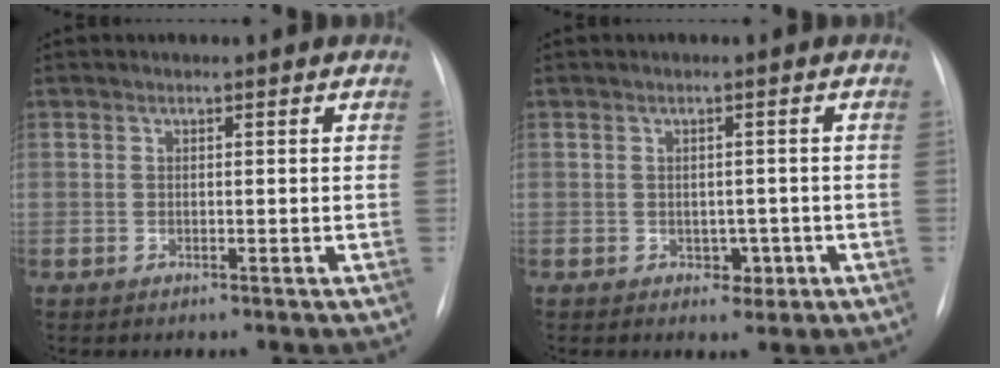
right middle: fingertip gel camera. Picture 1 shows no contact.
{"total": 2.4, "force": [-0.8, 1.9, 1.2], "torque": [-0.011, 0.003, -0.004]}